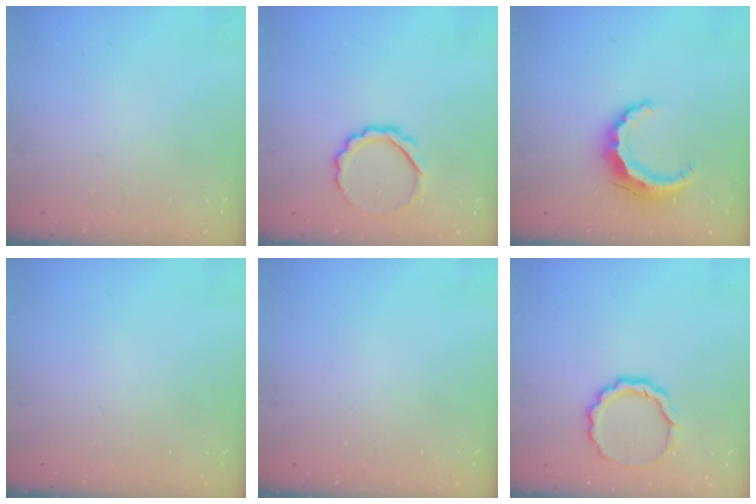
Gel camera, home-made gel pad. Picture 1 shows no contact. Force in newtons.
{"total": 7.6, "press": 7.6, "slide": 0.7}
{"total": 7.8, "press": 7.7, "slide": 0.8}
{"total": 0.0}
{"total": 0.0}
{"total": 8.6, "press": 8.5, "slide": 1.2}